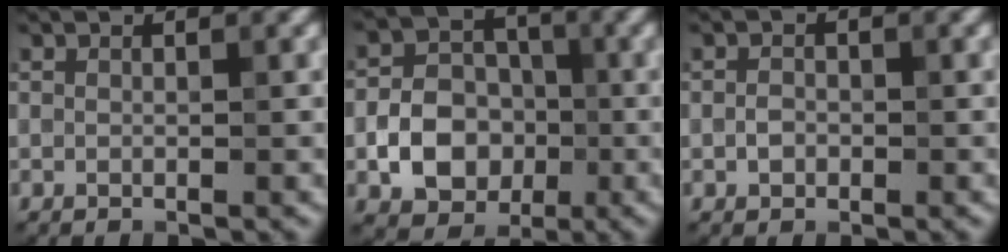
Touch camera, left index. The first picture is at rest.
{"total": 5.9, "force": [-1.6, 4.7, 3.2], "torque": [-0.042, -0.001, -0.030]}
{"total": 1.2, "force": [-0.3, 1.0, 0.7], "torque": [-0.011, -0.001, -0.010]}